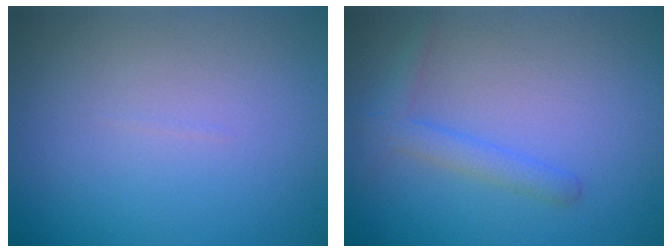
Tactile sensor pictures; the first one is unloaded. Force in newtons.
{"total": 2.0, "press": 2.0, "slide": 0.2}